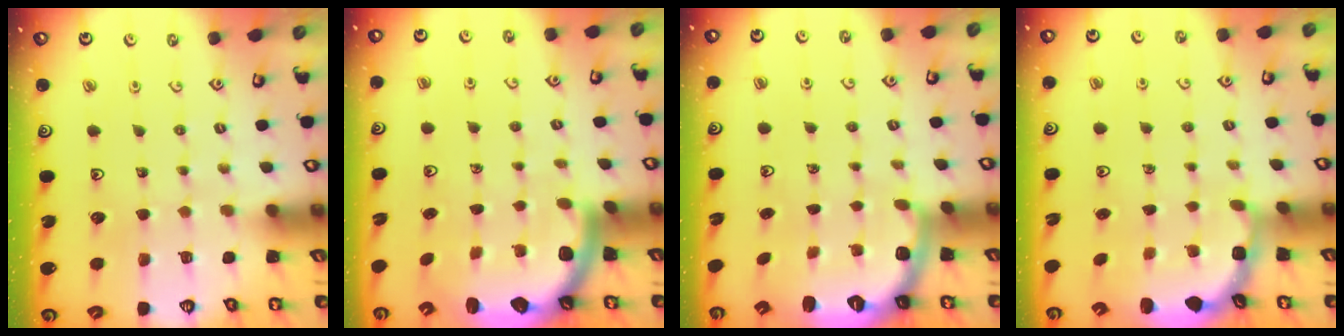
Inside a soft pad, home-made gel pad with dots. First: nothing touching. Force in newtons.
{"total": 3.0, "press": 2.9, "slide": 0.4}
{"total": 2.7, "press": 1.7, "slide": 2.1}
{"total": 2.7, "press": 2.3, "slide": 1.4}